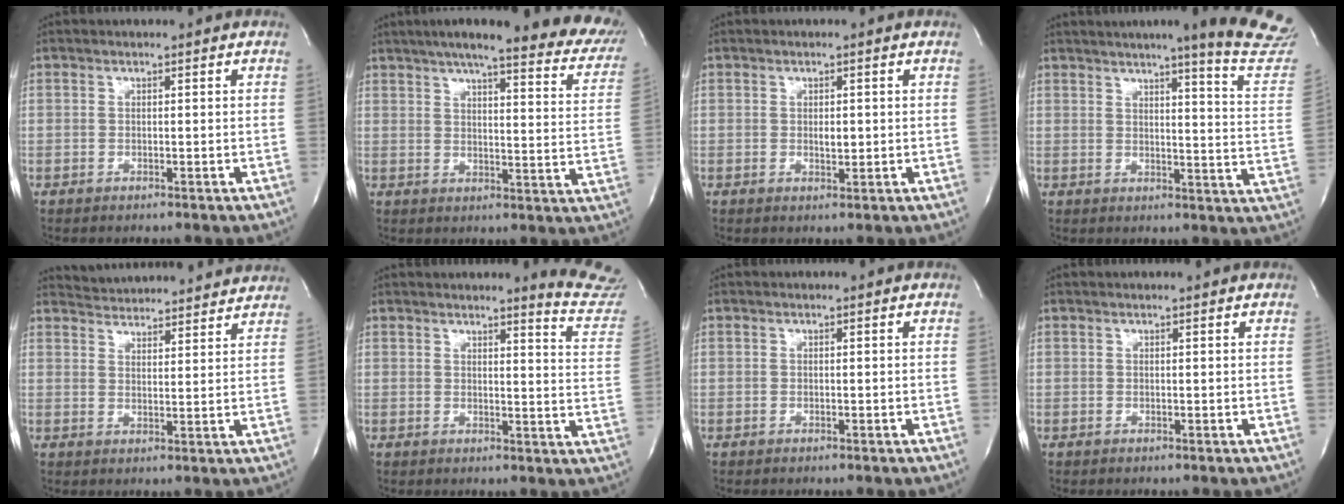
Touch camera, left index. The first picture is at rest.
{"total": 26.8, "force": [21.7, 4.6, 15.0], "torque": [-0.193, -0.020, 0.252]}
{"total": 1.5, "force": [0.0, 0.7, 1.3], "torque": [-0.021, -0.005, 0.001]}
{"total": 17.0, "force": [14.4, -0.8, 8.9], "torque": [-0.106, -0.082, 0.157]}
{"total": 14.4, "force": [14.0, 2.0, 2.7], "torque": [-0.040, 0.013, 0.181]}
{"total": 10.0, "force": [9.9, -0.6, 1.6], "torque": [-0.005, -0.099, 0.083]}
{"total": 0.0}
{"total": 1.2, "force": [1.1, -0.1, 0.4], "torque": [-0.009, 0.007, 0.014]}